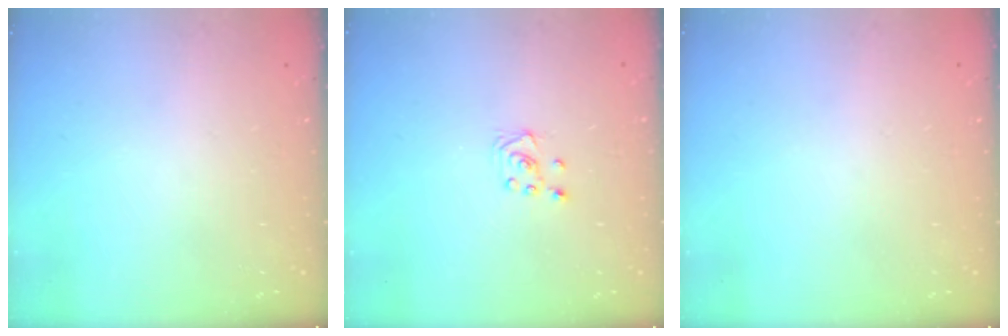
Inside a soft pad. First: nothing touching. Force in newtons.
{"total": 3.0, "press": 3.0, "slide": 0.3}
{"total": 0.0}